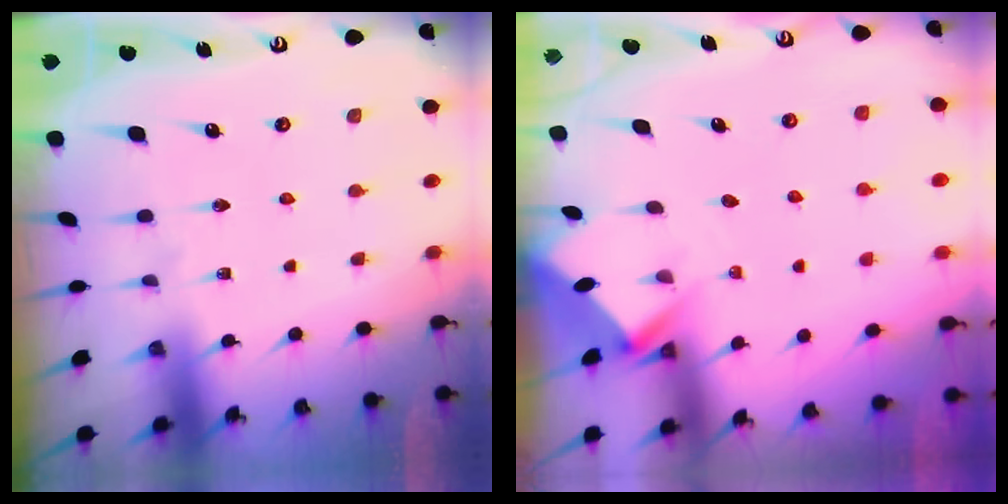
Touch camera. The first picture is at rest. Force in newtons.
{"total": 2.7, "press": 2.7, "slide": 0.2}